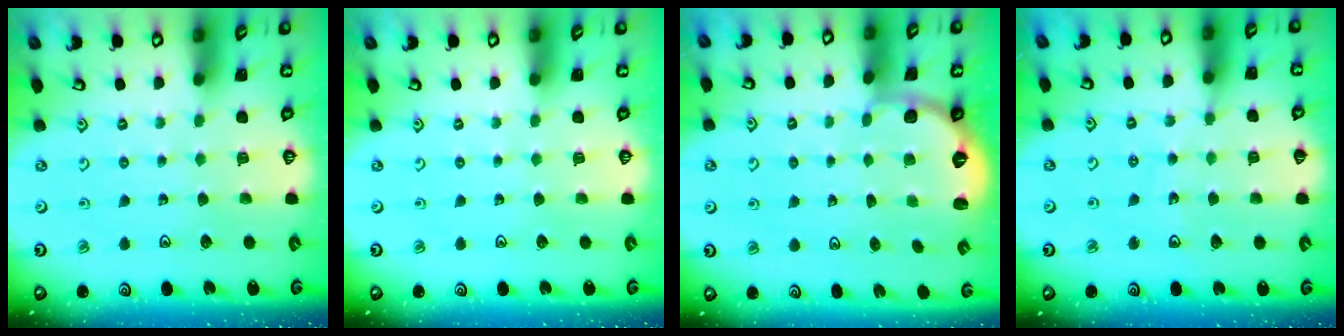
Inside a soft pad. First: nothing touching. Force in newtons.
{"total": 0.0}
{"total": 2.6, "press": 1.7, "slide": 1.9}
{"total": 4.3, "press": 3.7, "slide": 2.0}